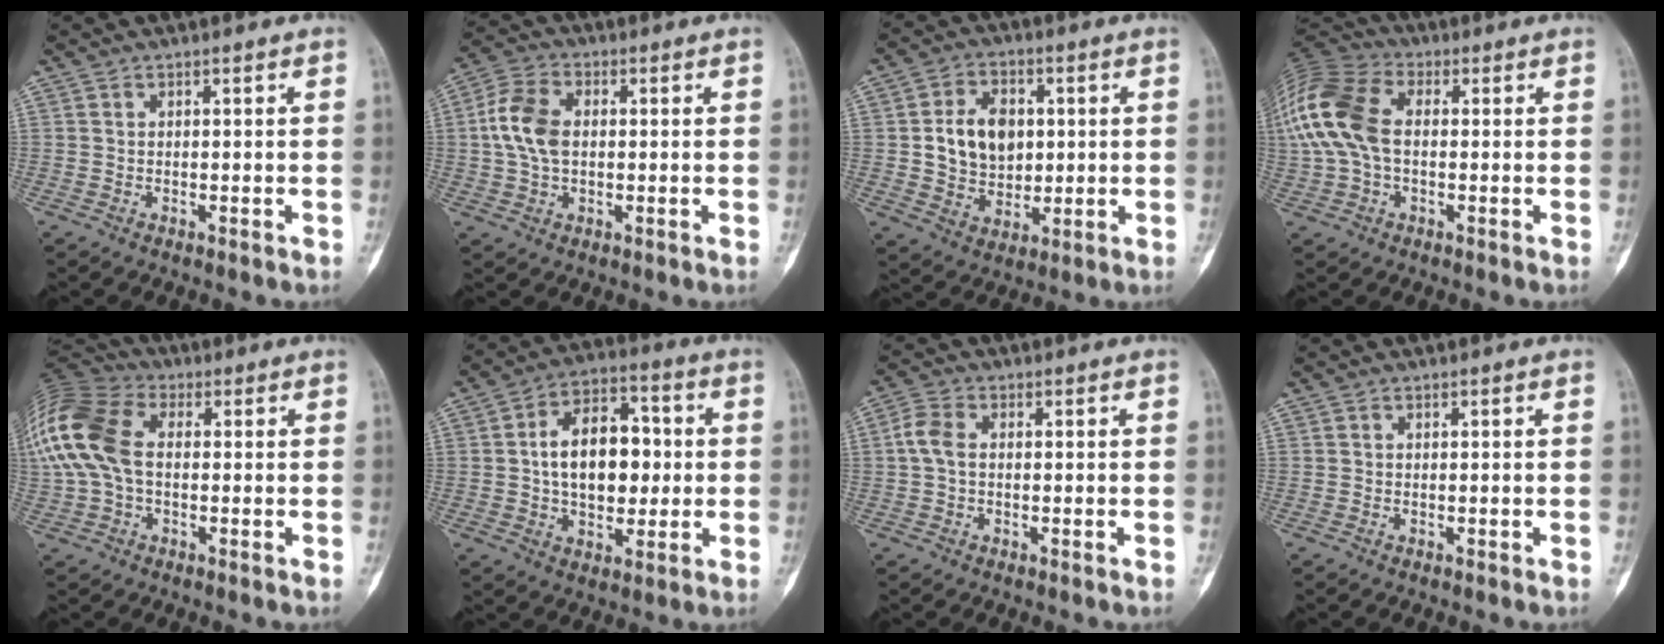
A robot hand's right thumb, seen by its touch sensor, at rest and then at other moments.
{"total": 9.0, "force": [0.6, 5.9, 6.8], "torque": [-0.138, 0.018, 0.008]}
{"total": 11.5, "force": [1.5, 8.6, 7.5], "torque": [-0.094, -0.002, 0.031]}
{"total": 17.4, "force": [1.1, 11.0, 13.4], "torque": [-0.315, 0.030, 0.015]}
{"total": 19.5, "force": [1.7, 12.8, 14.5], "torque": [-0.354, 0.030, 0.027]}
{"total": 15.0, "force": [0.7, 9.6, 11.6], "torque": [-0.151, 0.023, 0.011]}
{"total": 4.4, "force": [0.2, 2.8, 3.3], "torque": [-0.078, 0.013, 0.000]}
{"total": 0.0}